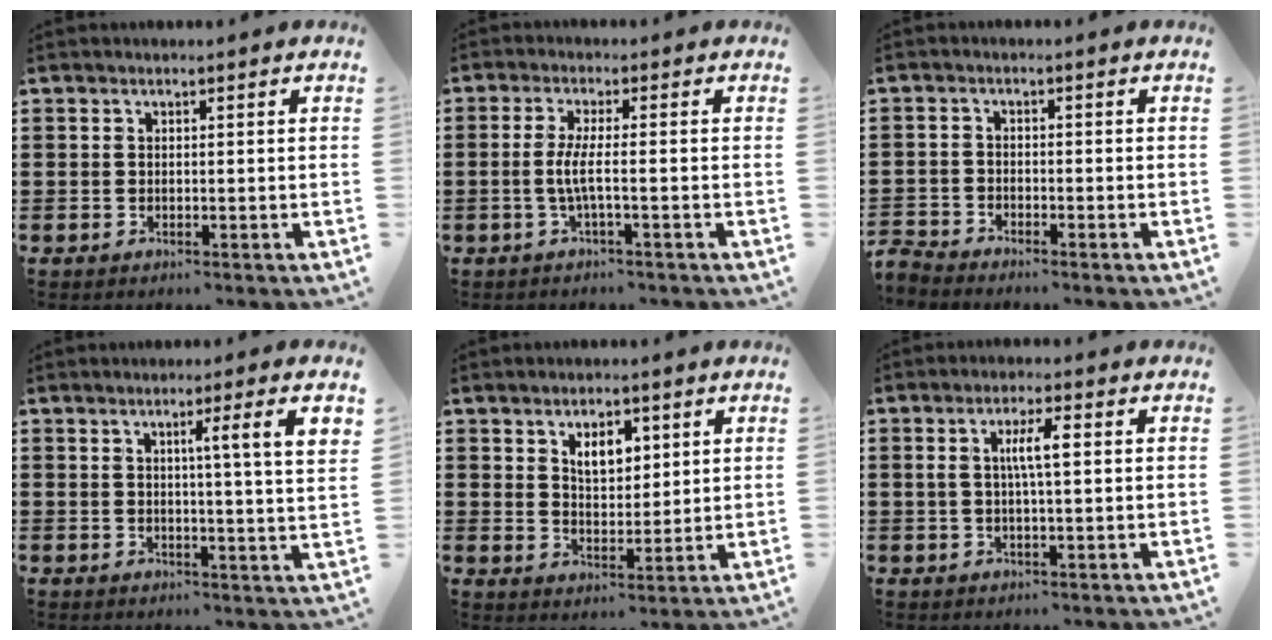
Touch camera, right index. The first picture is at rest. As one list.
[{"total": 4.2, "force": [-1.2, -0.1, 4.1], "torque": [-0.097, -0.014, -0.032]}, {"total": 2.6, "force": [-2.6, 0.0, -0.1], "torque": [-0.011, -0.004, -0.058]}, {"total": 5.0, "force": [2.0, -0.8, 4.5], "torque": [-0.083, -0.011, 0.027]}, {"total": 4.8, "force": [2.3, 2.8, 3.2], "torque": [-0.056, 0.007, 0.035]}, {"total": 4.3, "force": [0.6, 0.8, 4.2], "torque": [-0.081, 0.005, 0.007]}]